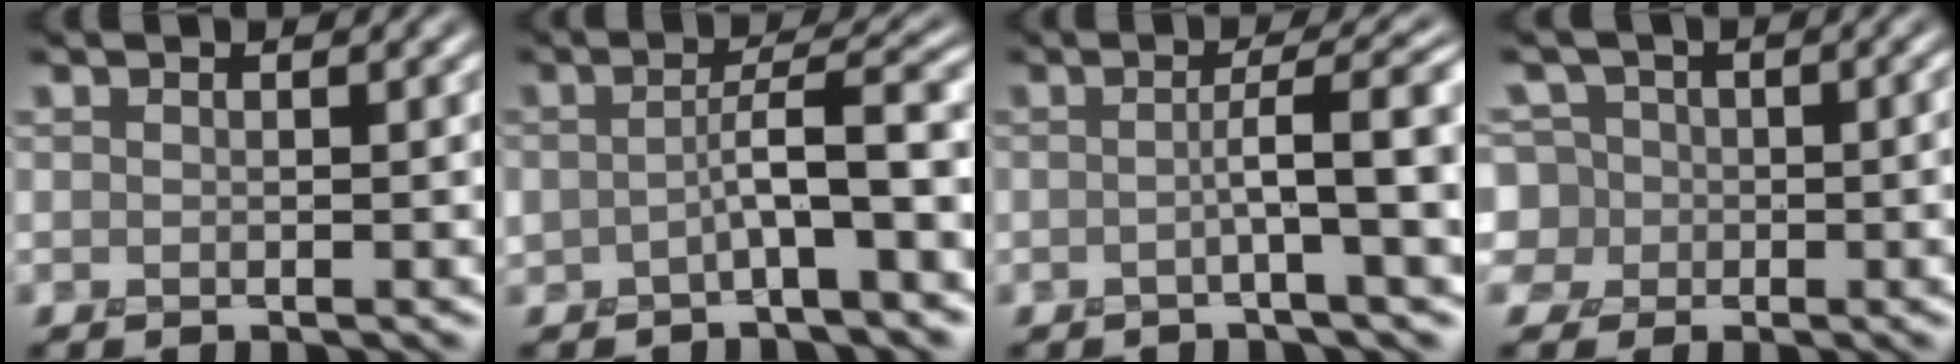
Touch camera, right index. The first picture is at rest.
{"total": 4.5, "force": [-1.2, 1.0, 4.3], "torque": [-0.071, 0.022, -0.027]}
{"total": 5.7, "force": [-0.4, 0.9, 5.6], "torque": [-0.080, 0.012, -0.016]}
{"total": 8.0, "force": [0.1, 6.9, 3.9], "torque": [-0.059, 0.035, -0.045]}